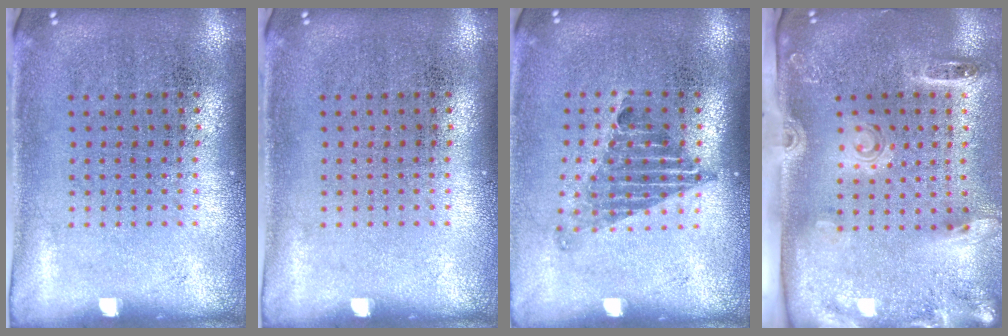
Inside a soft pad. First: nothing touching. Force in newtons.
{"total": 0.0}
{"total": 1.3, "press": 1.0, "slide": 0.9}
{"total": 2.8, "press": 1.9, "slide": 2.0}